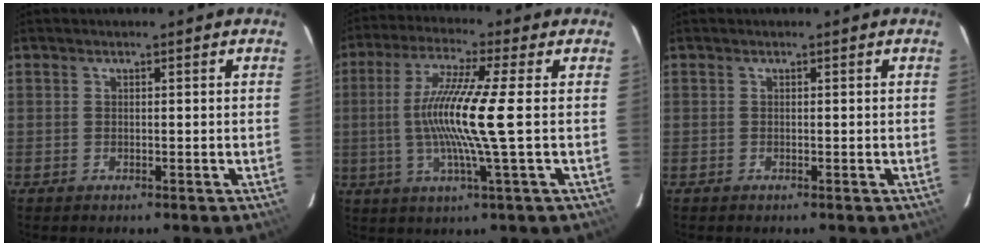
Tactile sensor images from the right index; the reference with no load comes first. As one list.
[{"total": 12.6, "force": [-0.6, -1.5, 12.4], "torque": [-0.239, -0.005, -0.013]}, {"total": 0.0}]